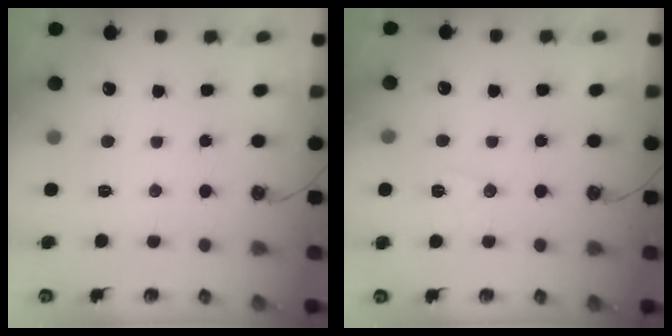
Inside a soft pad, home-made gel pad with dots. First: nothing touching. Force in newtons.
{"total": 5.7, "press": 4.6, "slide": 3.3}